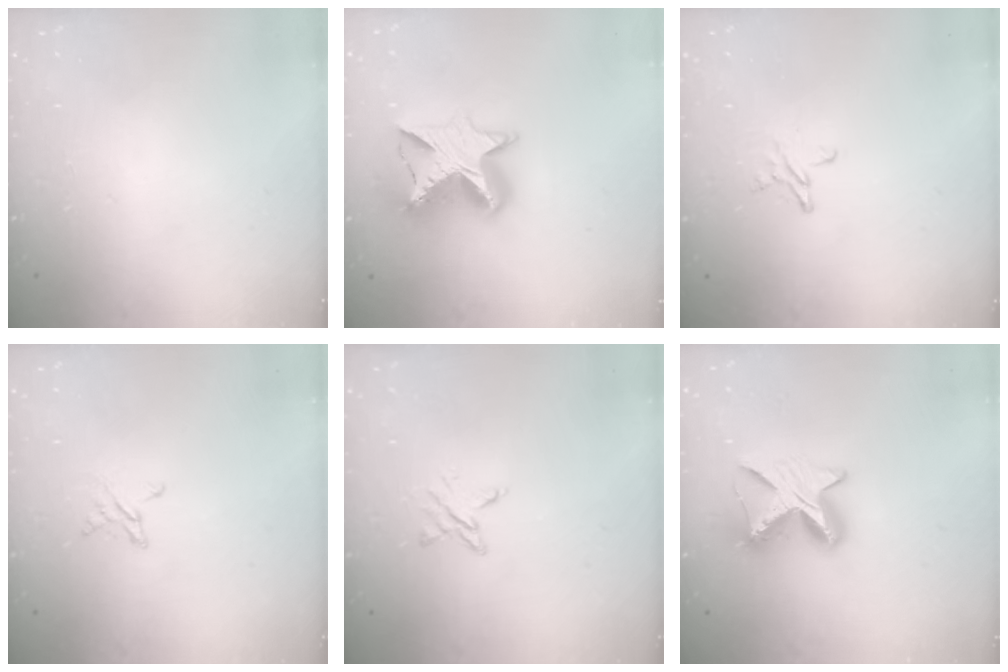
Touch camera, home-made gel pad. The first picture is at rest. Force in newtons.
{"total": 13.2, "press": 13.1, "slide": 0.9}
{"total": 4.0, "press": 4.0, "slide": 0.3}
{"total": 3.0, "press": 3.0, "slide": 0.3}
{"total": 3.9, "press": 3.9, "slide": 0.4}
{"total": 9.3, "press": 9.3, "slide": 0.2}